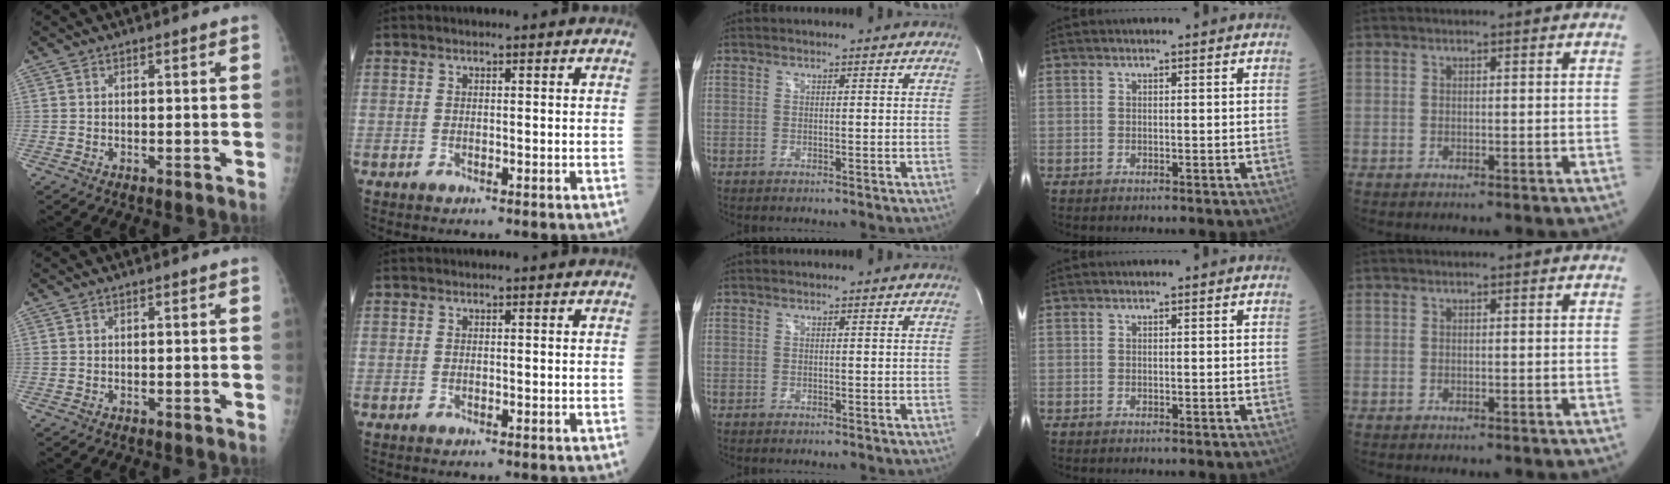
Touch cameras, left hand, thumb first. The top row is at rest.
{}